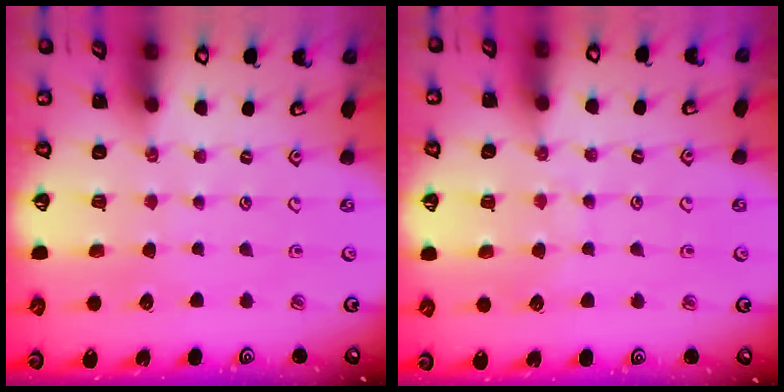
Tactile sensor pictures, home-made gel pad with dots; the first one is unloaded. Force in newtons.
{"total": 6.2, "press": 6.2, "slide": 0.7}